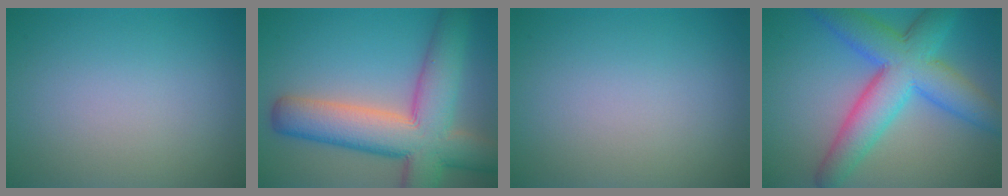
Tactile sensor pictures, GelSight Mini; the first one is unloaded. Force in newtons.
{"total": 10.9, "press": 10.9, "slide": 0.6}
{"total": 0.0}
{"total": 8.9, "press": 8.9, "slide": 0.2}